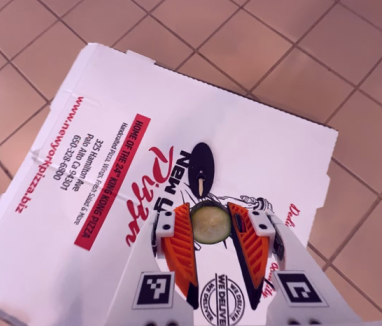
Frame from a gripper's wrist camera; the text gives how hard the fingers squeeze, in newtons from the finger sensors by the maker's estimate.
{"total": 8.0, "left": 7.8, "right": 8.1}